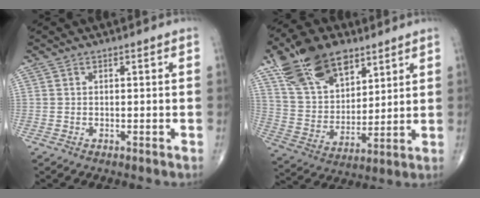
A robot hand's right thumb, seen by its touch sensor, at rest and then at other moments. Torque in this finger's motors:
{"motor_torque": [0.28, 3.43, 1.27, 1.49, 0.10]}